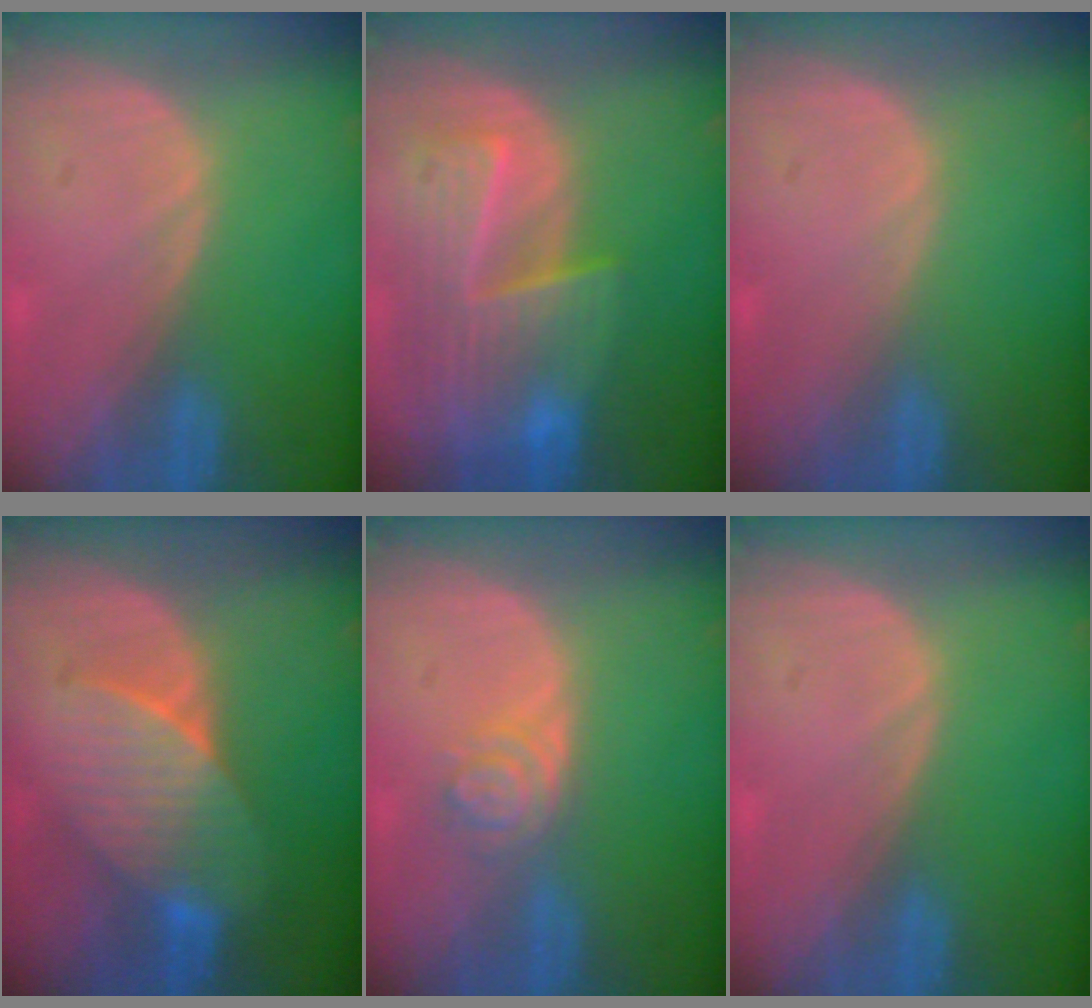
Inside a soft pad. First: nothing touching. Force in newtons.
{"total": 9.6, "press": 8.4, "slide": 4.8}
{"total": 0.0}
{"total": 7.1, "press": 7.0, "slide": 1.4}
{"total": 4.2, "press": 3.6, "slide": 2.1}
{"total": 0.0}